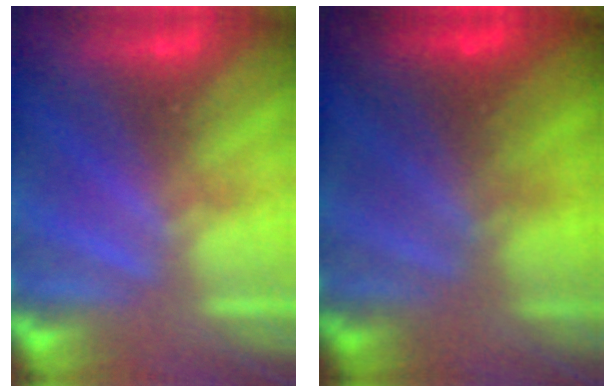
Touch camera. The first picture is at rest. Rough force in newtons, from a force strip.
{"total": 5.8}